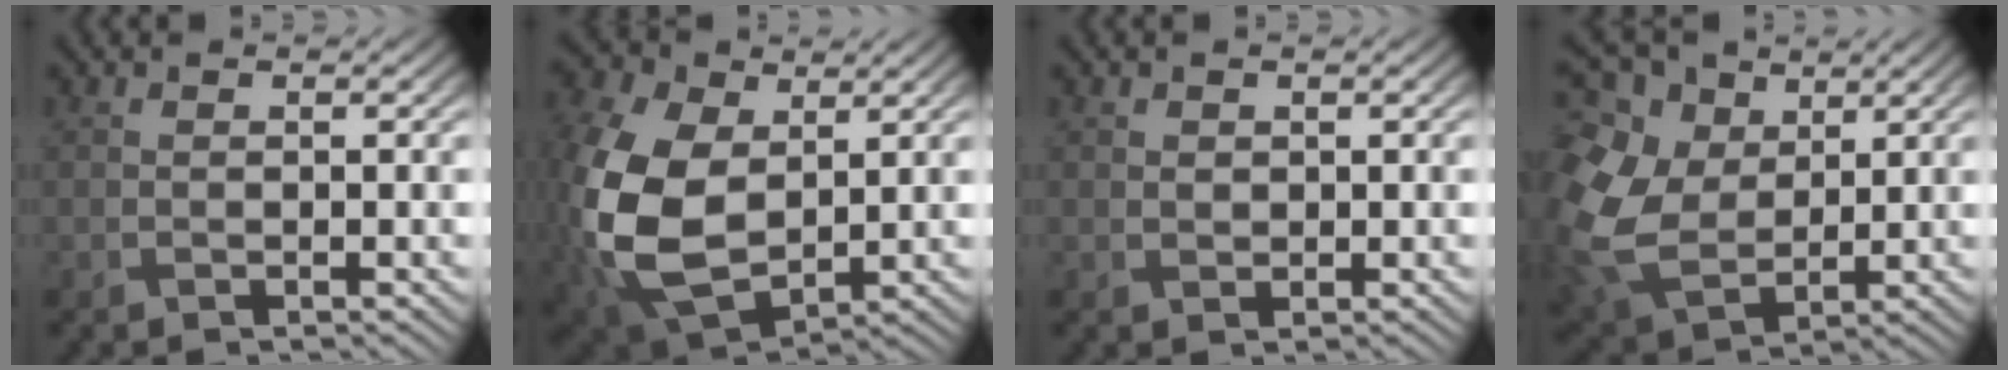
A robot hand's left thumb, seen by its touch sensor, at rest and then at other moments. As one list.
[{"total": 15.8, "force": [0.6, 10.8, 11.5], "torque": [-0.317, -0.021, 0.019]}, {"total": 0.9, "force": [0.4, 0.7, 0.3], "torque": [-0.010, -0.002, 0.009]}, {"total": 13.5, "force": [3.1, 10.0, 8.6], "torque": [-0.268, 0.001, 0.068]}]